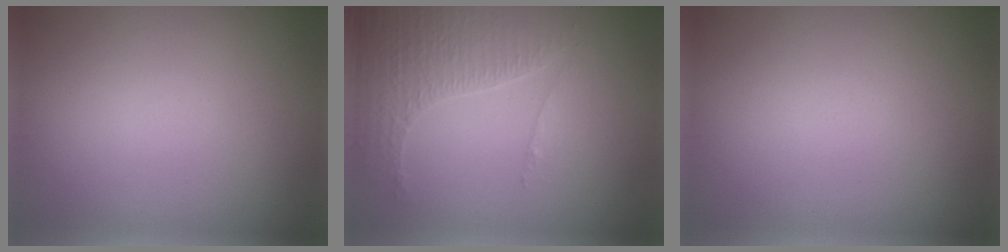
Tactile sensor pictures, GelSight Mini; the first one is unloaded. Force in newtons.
{"total": 4.3, "press": 3.0, "slide": 3.0}
{"total": 0.0}